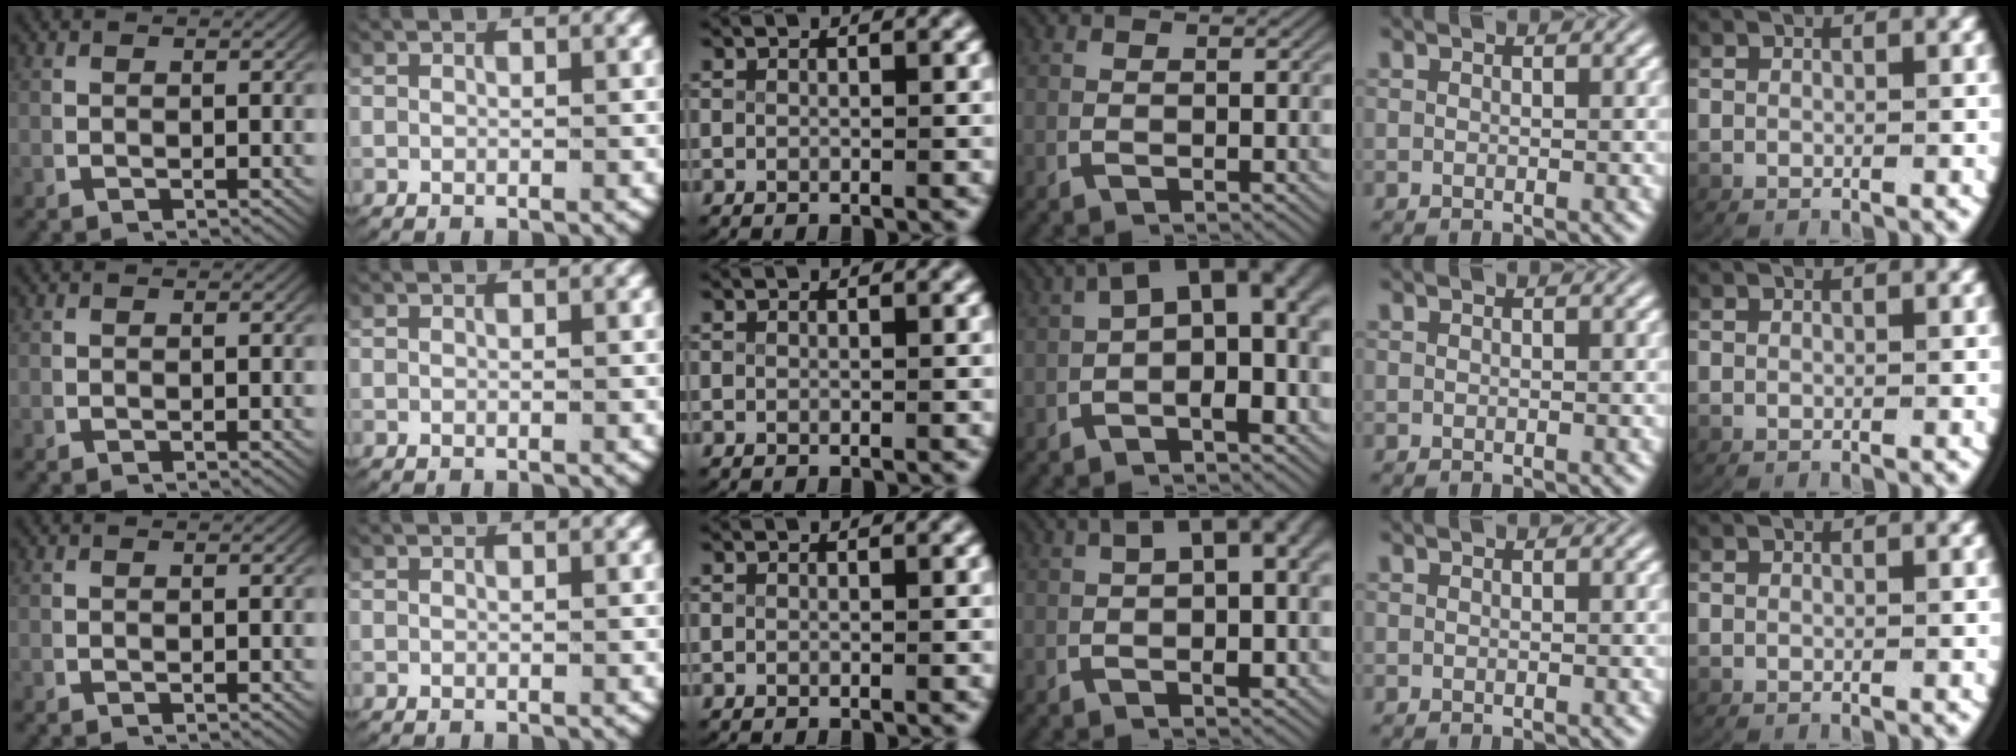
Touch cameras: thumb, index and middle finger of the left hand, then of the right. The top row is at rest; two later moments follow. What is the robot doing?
{"motion": "lift_and_place", "object": "map"}